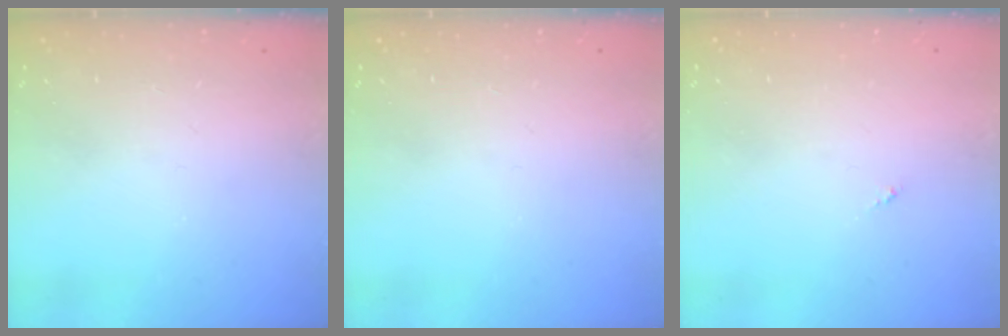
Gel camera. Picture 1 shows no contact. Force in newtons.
{"total": 0.0}
{"total": 0.0}